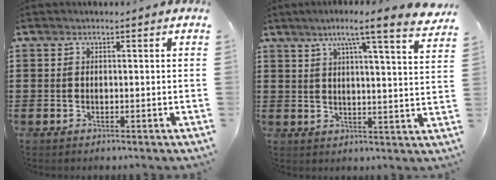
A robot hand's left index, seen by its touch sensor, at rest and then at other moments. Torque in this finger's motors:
{"motor_torque": [0.40, -0.39, 0.27, 0.11]}